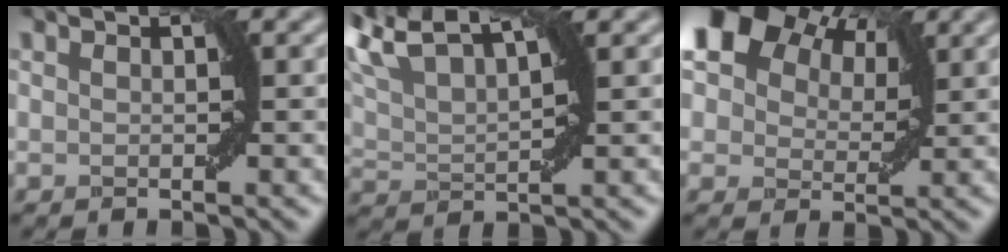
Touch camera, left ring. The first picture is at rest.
{"total": 3.8, "force": [1.7, 1.7, 2.9], "torque": [-0.075, 0.008, 0.039]}
{"total": 5.4, "force": [3.6, 3.4, 2.1], "torque": [-0.048, 0.008, 0.063]}